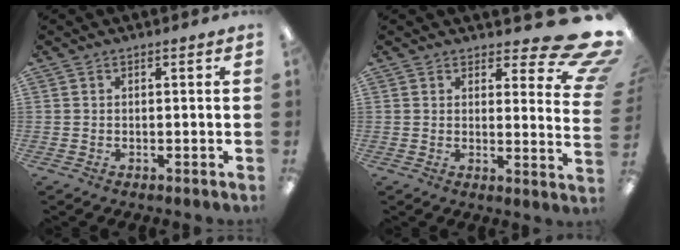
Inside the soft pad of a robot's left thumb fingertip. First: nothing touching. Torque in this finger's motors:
{"motor_torque": [1.57, 1.55, 0.02, 0.00, 0.01]}